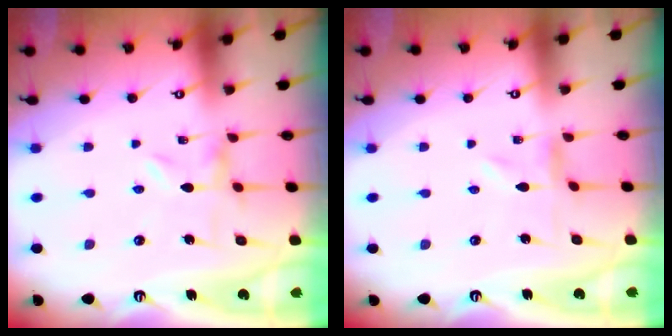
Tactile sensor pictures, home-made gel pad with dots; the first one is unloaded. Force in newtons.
{"total": 0.0}